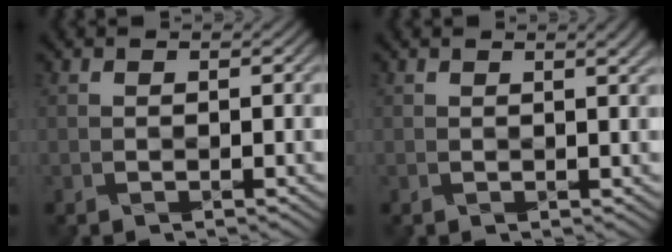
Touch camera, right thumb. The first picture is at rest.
{"total": 2.7, "force": [1.2, 0.7, 2.4], "torque": [-0.029, 0.004, 0.011]}